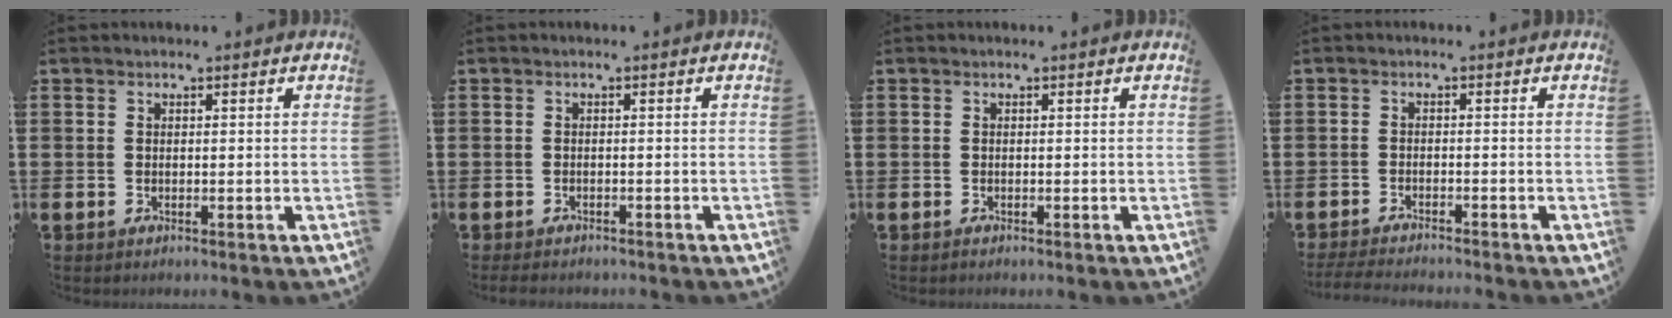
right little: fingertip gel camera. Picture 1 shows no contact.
{"total": 0.8, "force": [-0.7, 0.2, 0.2], "torque": [-0.006, -0.001, -0.015]}
{"total": 0.0}
{"total": 2.0, "force": [-1.9, -0.1, 0.5], "torque": [-0.007, 0.002, -0.038]}